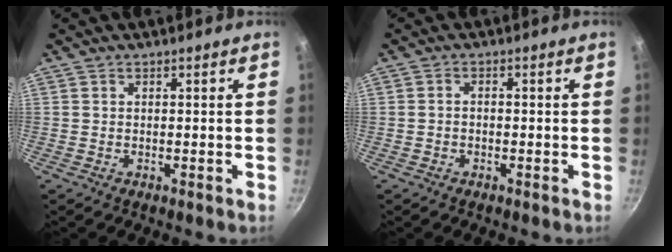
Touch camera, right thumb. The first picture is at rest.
{"total": 1.3, "force": [-0.5, 0.9, 0.8], "torque": [-0.017, 0.010, -0.010]}